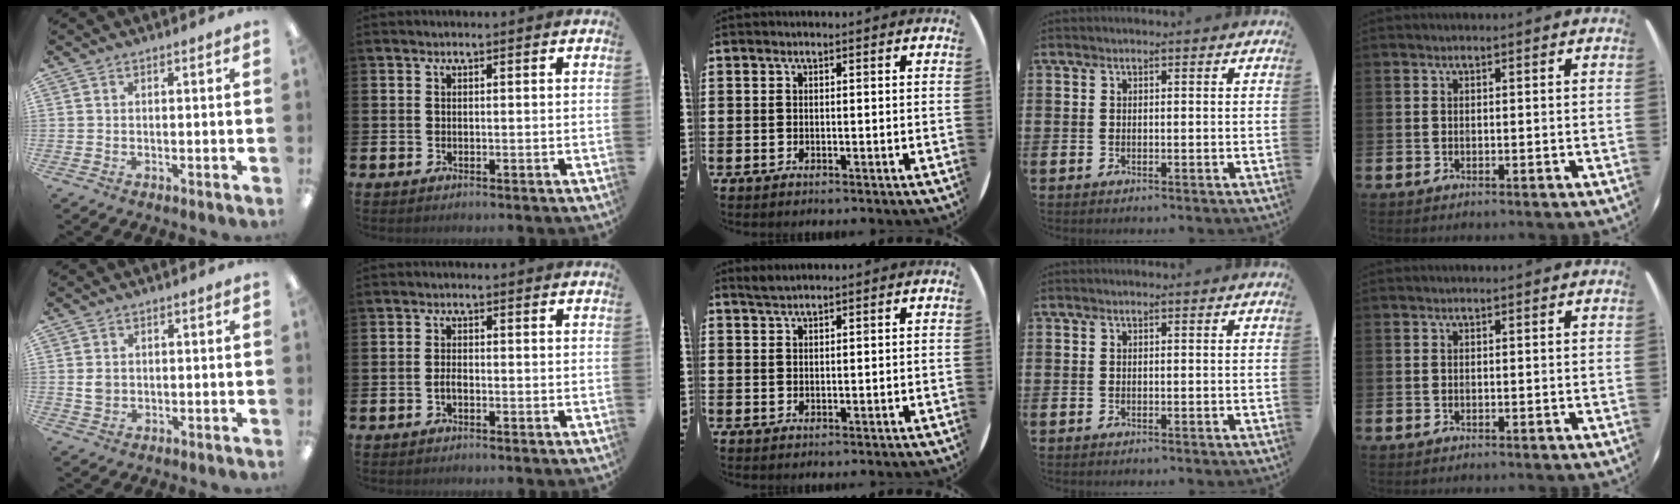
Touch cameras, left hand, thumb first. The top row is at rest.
{"thumb": {"total": 2.6, "force": [0.3, 2.2, 1.4], "torque": [-0.020, 0.001, 0.002]}, "index": {"total": 1.3, "force": [-0.5, 0.5, 1.0], "torque": [-0.017, 0.000, -0.011]}, "middle": {"total": 1.3, "force": [1.3, 0.0, 0.3], "torque": [-0.008, 0.002, 0.024]}}